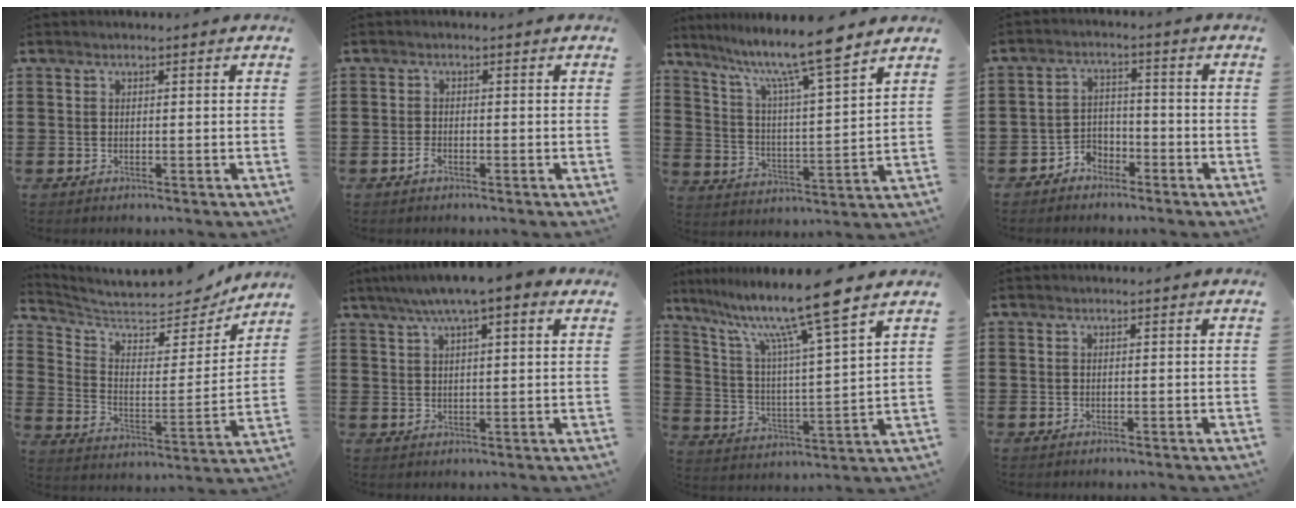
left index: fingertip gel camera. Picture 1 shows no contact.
{"total": 1.4, "force": [-0.9, 0.5, 1.0], "torque": [-0.029, -0.006, -0.018]}
{"total": 10.9, "force": [8.9, 0.3, 6.2], "torque": [-0.140, -0.050, 0.148]}
{"total": 3.5, "force": [-3.1, 1.5, 0.3], "torque": [-0.015, 0.006, -0.066]}
{"total": 7.5, "force": [6.7, 1.9, 2.9], "torque": [-0.080, -0.049, 0.112]}
{"total": 6.4, "force": [4.1, 1.0, 4.7], "torque": [-0.100, 0.001, 0.071]}
{"total": 12.2, "force": [9.4, -0.3, 7.8], "torque": [-0.174, -0.054, 0.149]}
{"total": 0.0}